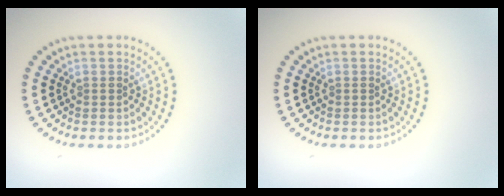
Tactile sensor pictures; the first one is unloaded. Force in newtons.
{"total": 0.0}